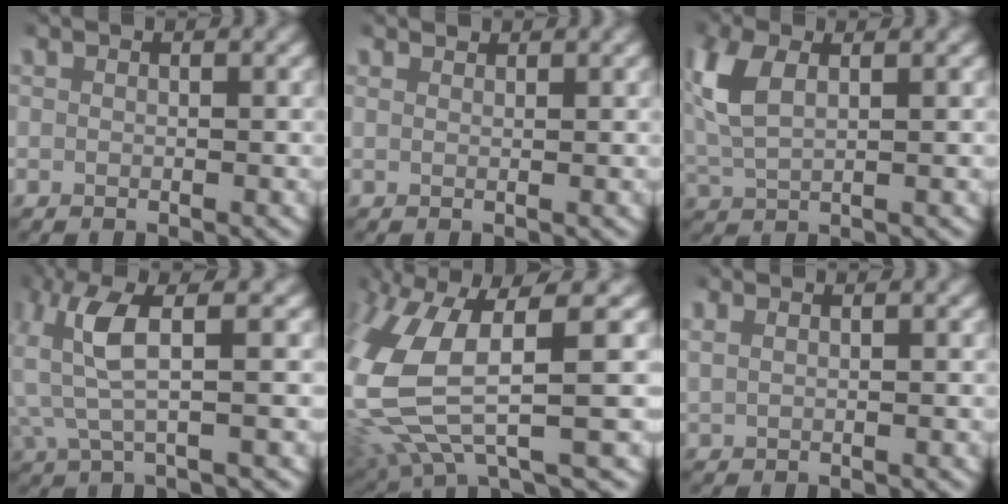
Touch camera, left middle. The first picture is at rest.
{"total": 1.1, "force": [1.1, 0.0, 0.2], "torque": [0.002, -0.001, 0.020]}
{"total": 4.7, "force": [1.4, 2.7, 3.5], "torque": [-0.110, -0.004, 0.032]}
{"total": 5.2, "force": [0.9, 1.7, 4.8], "torque": [-0.109, 0.014, 0.013]}
{"total": 10.6, "force": [-0.5, 6.6, 8.3], "torque": [-0.215, -0.024, 0.003]}
{"total": 1.2, "force": [0.8, 0.5, 0.8], "torque": [-0.019, 0.005, 0.018]}